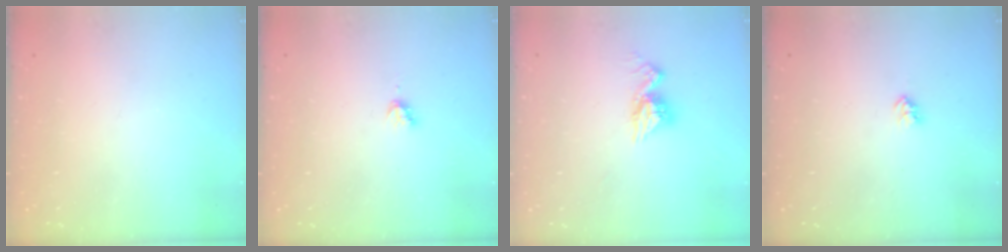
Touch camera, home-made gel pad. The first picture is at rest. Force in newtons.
{"total": 2.8, "press": 2.8, "slide": 0.3}
{"total": 9.3, "press": 9.3, "slide": 0.6}
{"total": 2.7, "press": 2.7, "slide": 0.4}